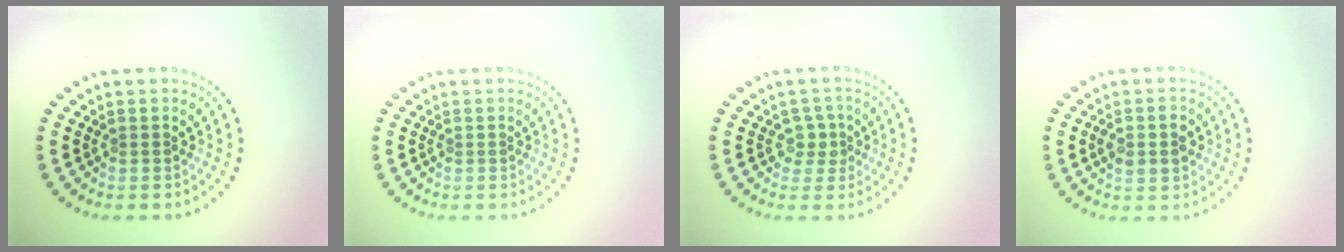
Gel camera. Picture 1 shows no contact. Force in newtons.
{"total": 0.0}
{"total": 1.9, "press": 1.6, "slide": 1.0}
{"total": 2.9, "press": 2.9, "slide": 0.1}